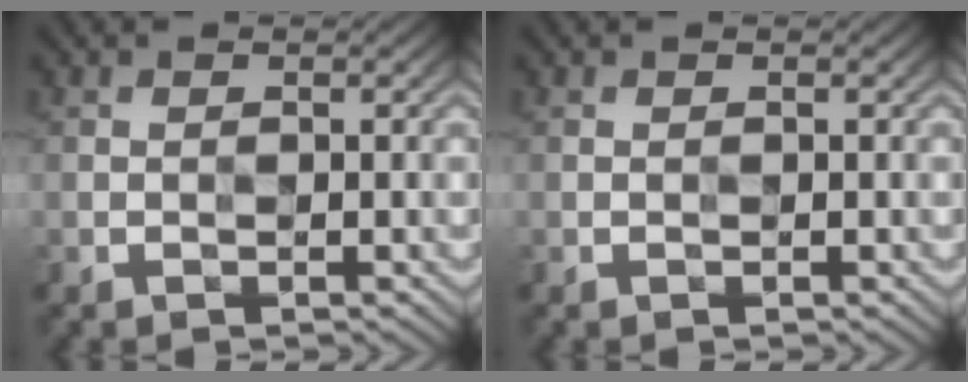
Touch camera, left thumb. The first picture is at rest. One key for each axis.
{"total": 0.0}